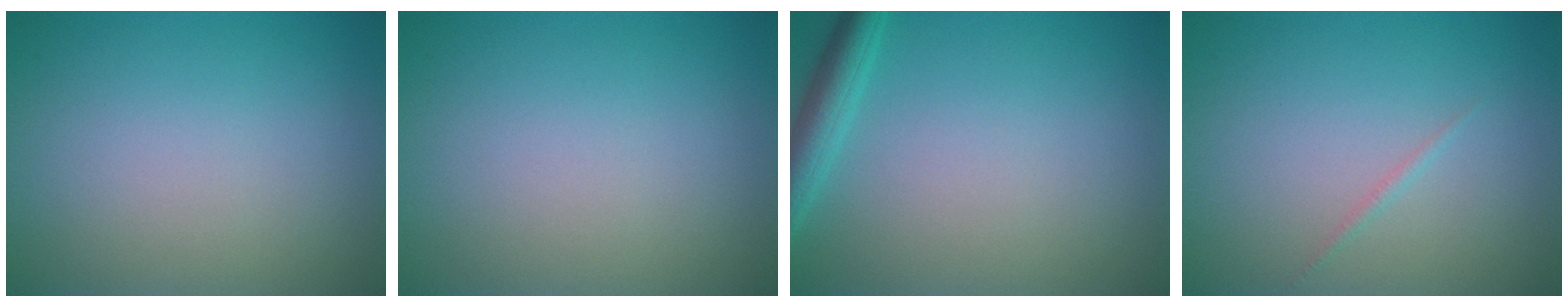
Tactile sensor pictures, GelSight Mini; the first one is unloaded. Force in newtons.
{"total": 0.0}
{"total": 3.0, "press": 2.9, "slide": 0.2}
{"total": 0.6, "press": 0.6, "slide": 0.0}